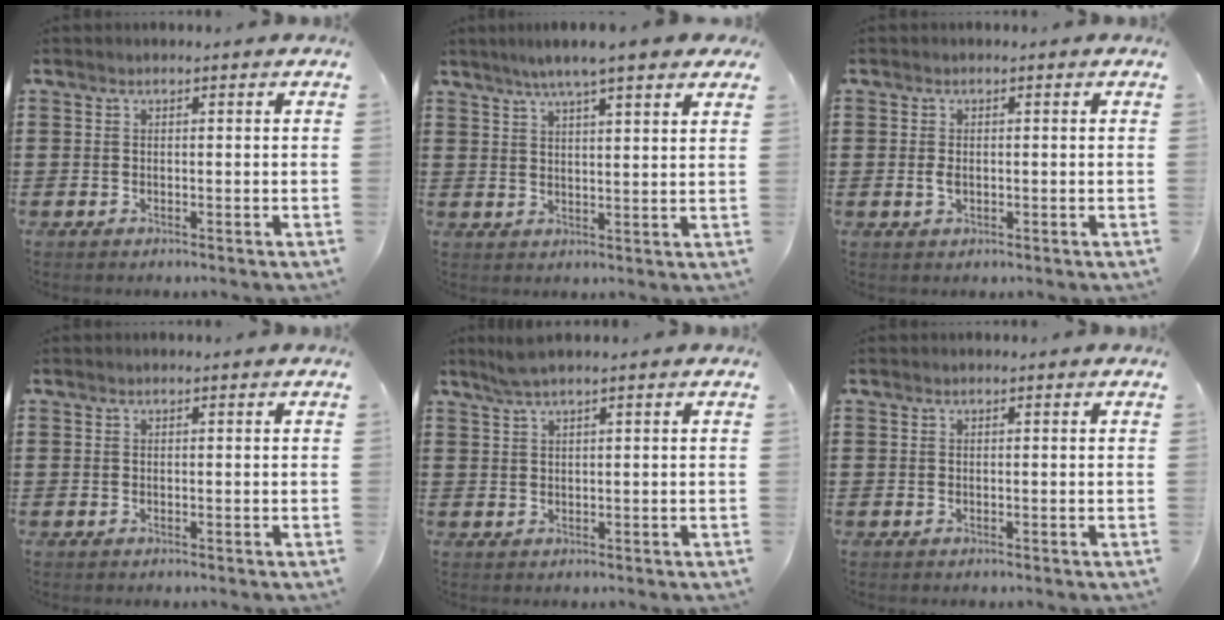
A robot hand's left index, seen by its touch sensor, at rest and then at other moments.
{"total": 5.6, "force": [4.3, 0.1, 3.5], "torque": [-0.079, -0.007, 0.075]}
{"total": 1.6, "force": [-0.2, 0.9, 1.3], "torque": [-0.035, 0.000, -0.006]}
{"total": 0.0}
{"total": 2.1, "force": [1.4, -0.1, 1.6], "torque": [-0.032, 0.000, 0.026]}
{"total": 0.0}